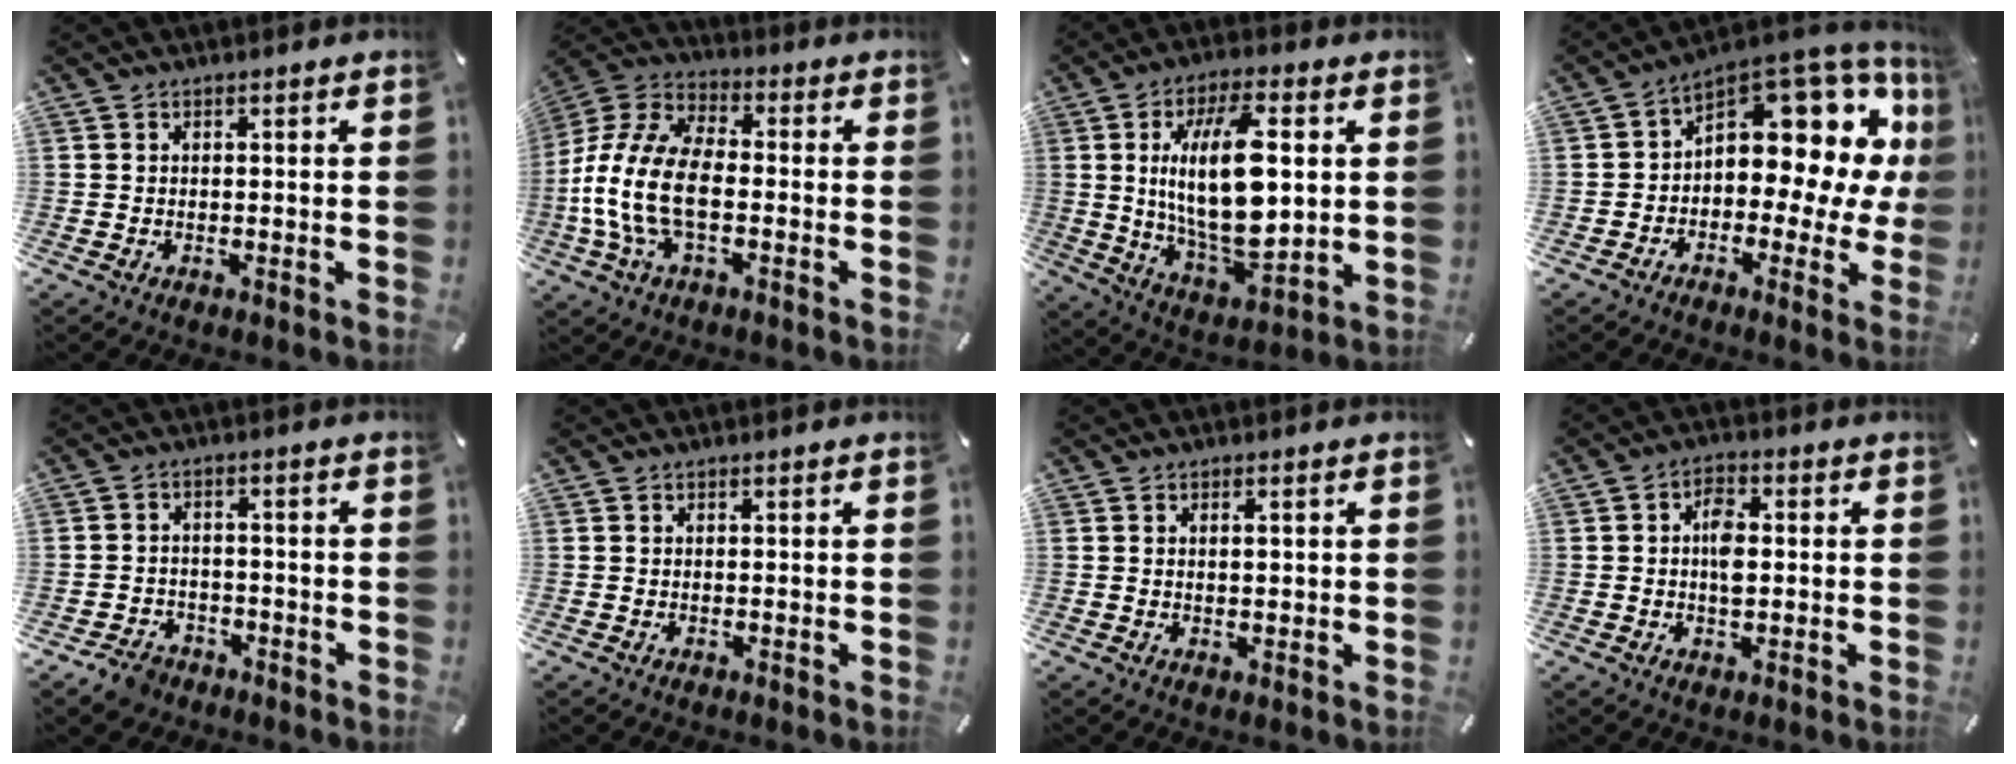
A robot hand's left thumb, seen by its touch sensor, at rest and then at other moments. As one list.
[{"total": 14.7, "force": [-3.6, 8.3, 11.6], "torque": [-0.261, 0.002, -0.070]}, {"total": 19.2, "force": [3.0, 8.6, 16.9], "torque": [-0.324, -0.015, 0.043]}, {"total": 12.9, "force": [7.0, 7.1, 8.1], "torque": [-0.101, -0.081, 0.115]}, {"total": 4.5, "force": [-3.3, 2.9, 1.1], "torque": [-0.028, 0.017, -0.065]}, {"total": 0.0}, {"total": 1.6, "force": [0.4, 0.5, 1.5], "torque": [-0.028, 0.002, 0.005]}, {"total": 5.3, "force": [0.2, 3.0, 4.4], "torque": [-0.077, 0.000, -0.002]}]